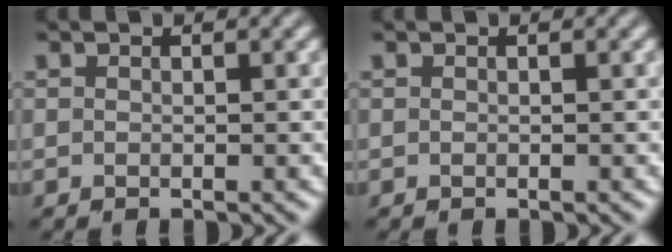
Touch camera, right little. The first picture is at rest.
{"total": 0.0}